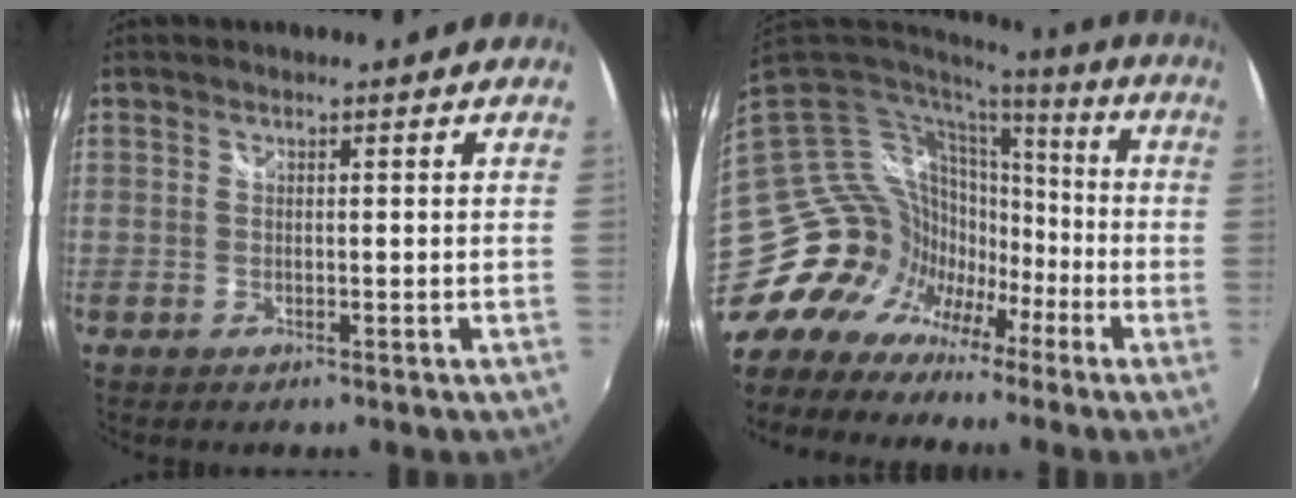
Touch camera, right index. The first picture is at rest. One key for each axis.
{"total": 21.8, "fx": -11.7, "fy": 15.8, "fz": 9.4, "tx": -0.216, "ty": 0.007, "tz": -0.201}